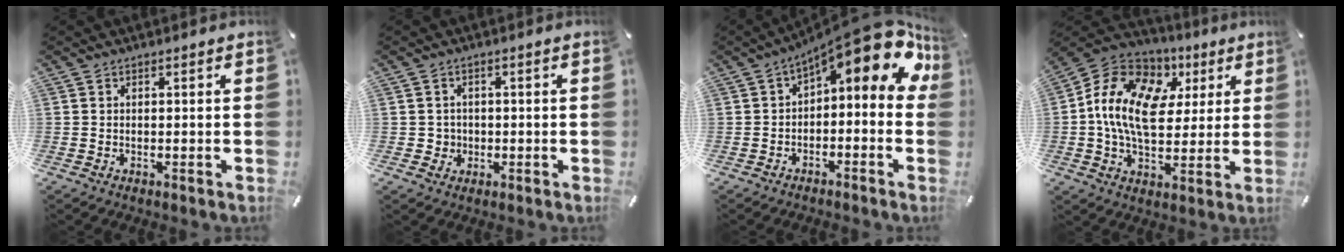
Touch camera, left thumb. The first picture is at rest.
{"total": 3.0, "force": [-0.3, 2.9, 0.3], "torque": [0.000, 0.002, -0.010]}
{"total": 14.4, "force": [6.4, 5.9, 11.5], "torque": [-0.156, -0.051, 0.104]}
{"total": 16.1, "force": [2.9, 11.5, 10.9], "torque": [-0.233, -0.003, 0.049]}